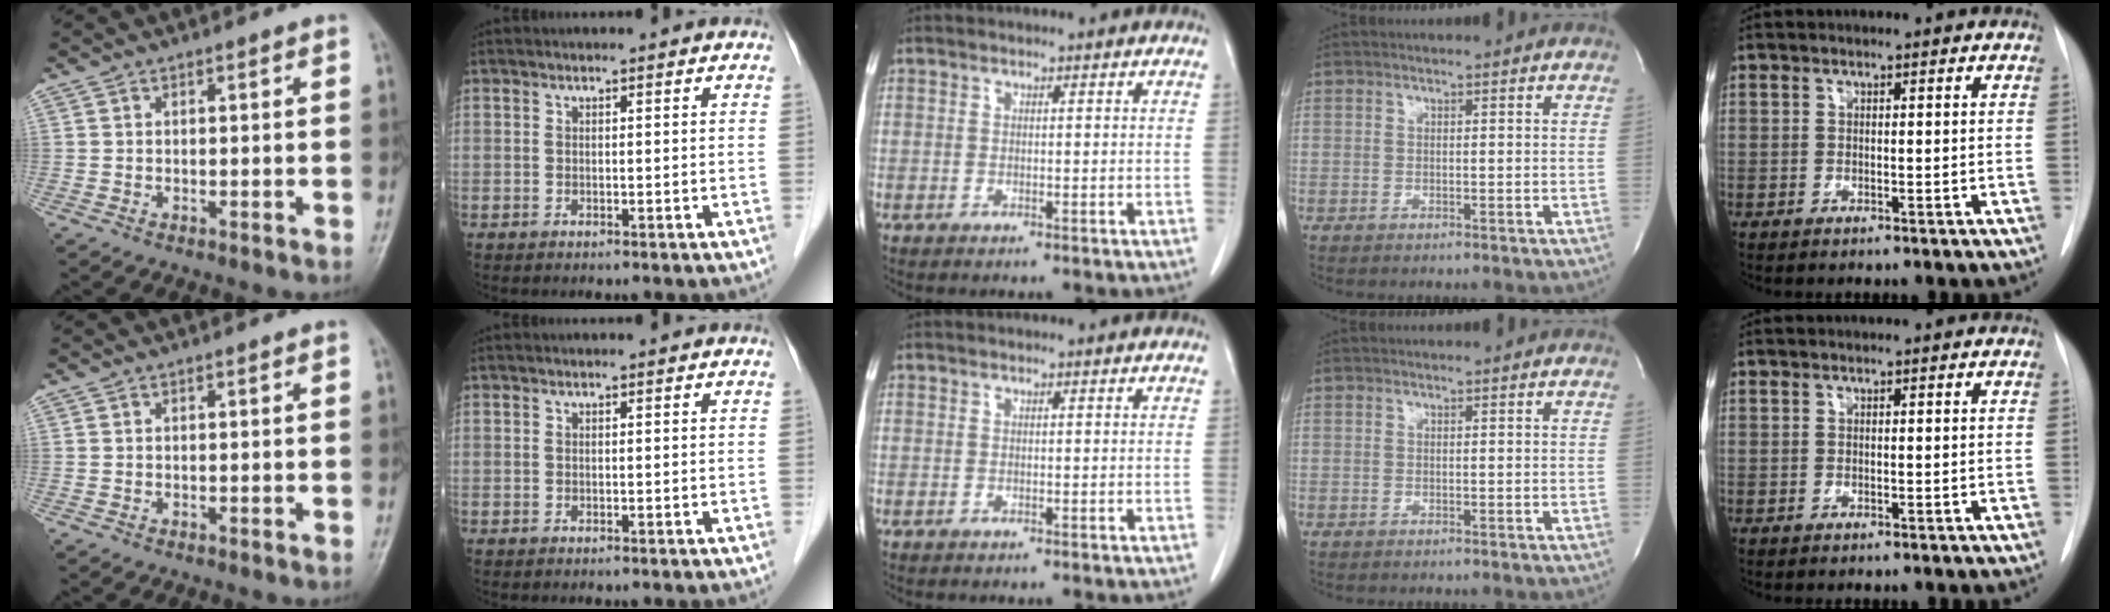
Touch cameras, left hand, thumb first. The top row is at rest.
{}